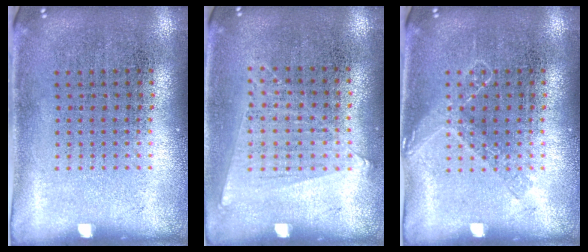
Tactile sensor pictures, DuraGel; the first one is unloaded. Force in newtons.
{"total": 1.1, "press": 1.0, "slide": 0.5}
{"total": 1.5, "press": 1.5, "slide": 0.3}